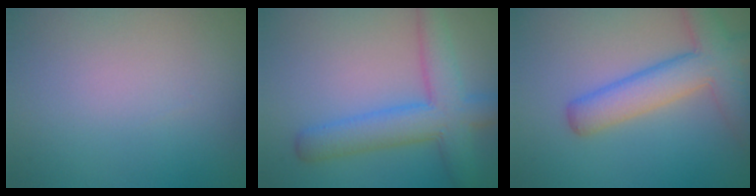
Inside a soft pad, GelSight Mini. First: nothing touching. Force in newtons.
{"total": 6.1, "press": 6.1, "slide": 0.2}
{"total": 6.2, "press": 6.2, "slide": 0.4}